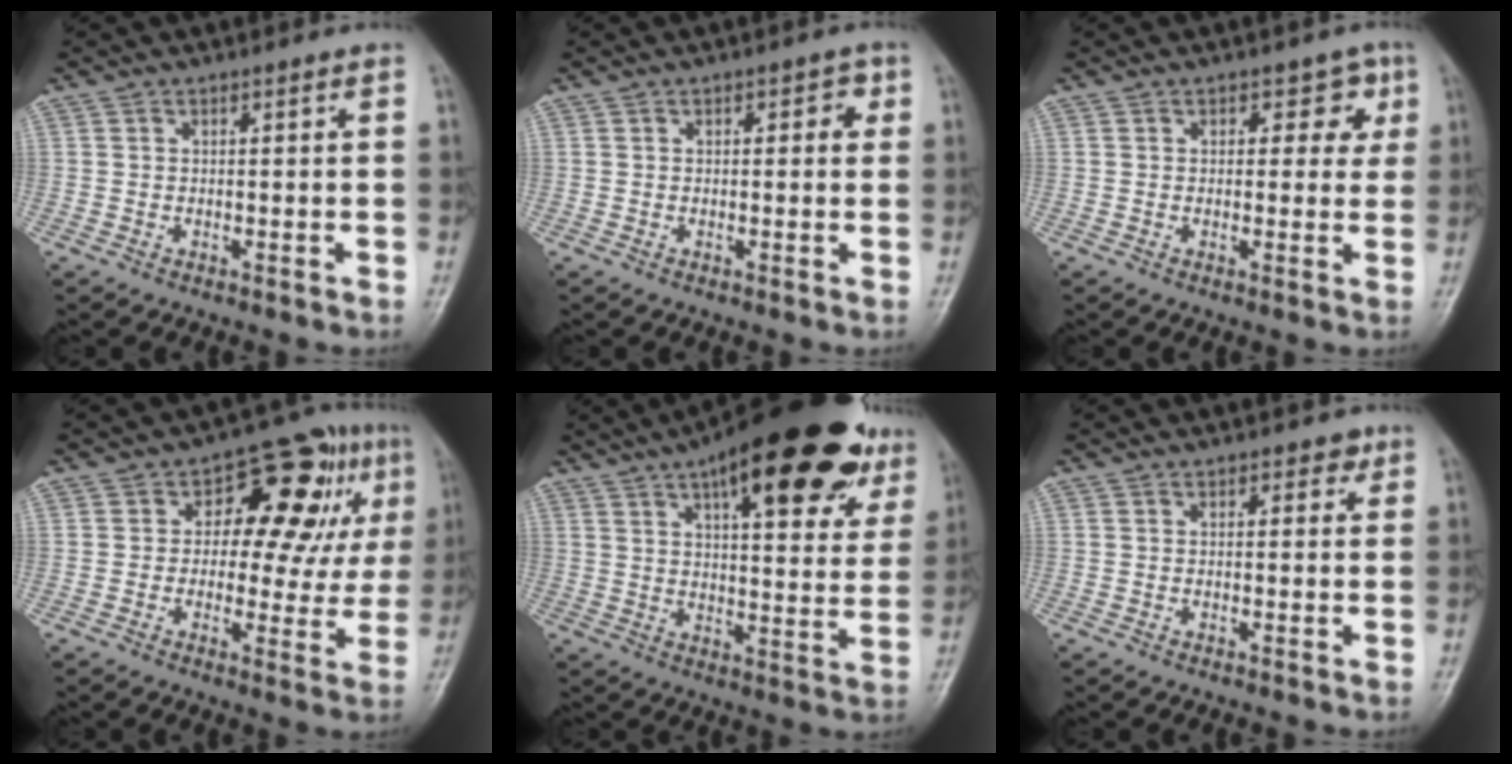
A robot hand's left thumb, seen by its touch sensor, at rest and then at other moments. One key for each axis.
{"total": 2.6, "fx": 0.7, "fy": 1.4, "fz": 2.0, "tx": -0.008, "ty": 0.003, "tz": 0.004}
{"total": 4.3, "fx": 1.5, "fy": 3.1, "fz": 2.5, "tx": 0.009, "ty": -0.002, "tz": 0.011}
{"total": 15.8, "fx": 4.5, "fy": 8.6, "fz": 12.5, "tx": -0.103, "ty": 0.015, "tz": 0.052}
{"total": 26.3, "fx": 15.2, "fy": 9.2, "fz": 19.5, "tx": -0.250, "ty": -0.019, "tz": 0.211}
{"total": 1.6, "fx": 1.0, "fy": 1.0, "fz": 0.7, "tx": 0.007, "ty": -0.003, "tz": 0.008}